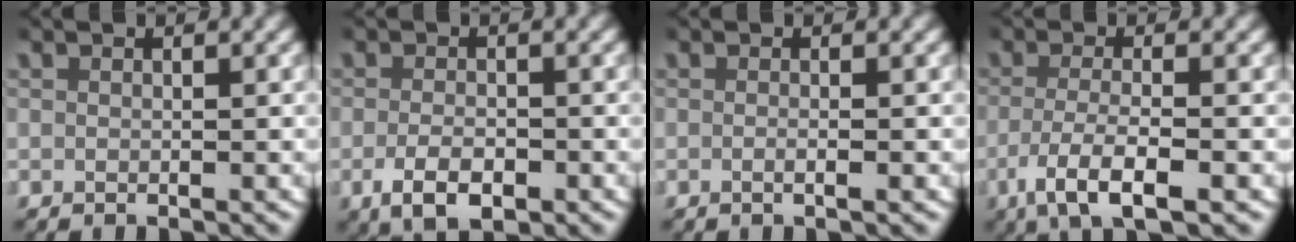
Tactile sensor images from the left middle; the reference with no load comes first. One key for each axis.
{"total": 3.8, "fx": -1.7, "fy": 2.0, "fz": 2.8, "tx": -0.051, "ty": -0.012, "tz": -0.023}
{"total": 0.8, "fx": -0.3, "fy": -0.2, "fz": 0.7, "tx": -0.015, "ty": -0.001, "tz": -0.006}
{"total": 4.8, "fx": -2.3, "fy": 1.4, "fz": 4.0, "tx": -0.083, "ty": -0.014, "tz": -0.032}